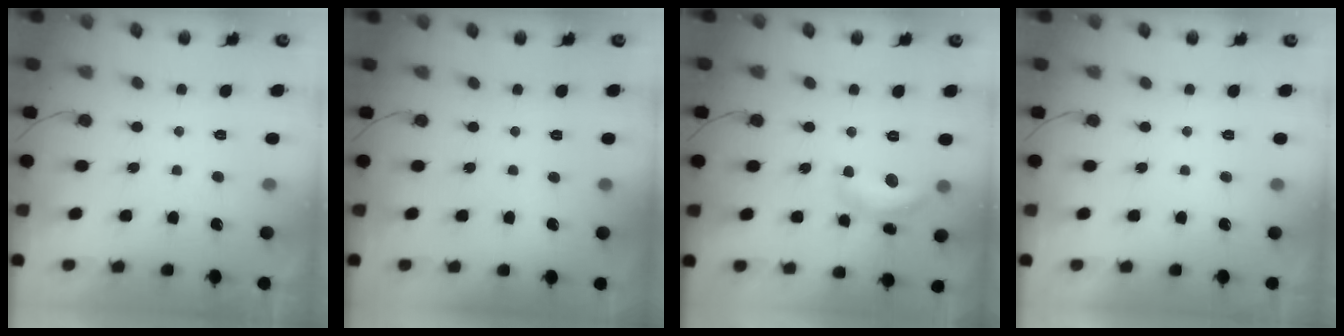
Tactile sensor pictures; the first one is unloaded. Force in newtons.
{"total": 0.0}
{"total": 12.1, "press": 12.1, "slide": 0.6}
{"total": 0.0}